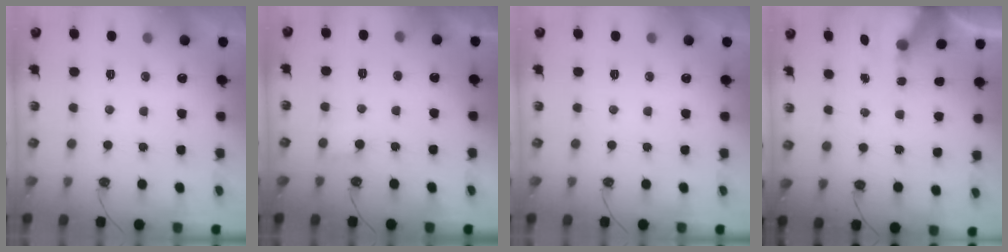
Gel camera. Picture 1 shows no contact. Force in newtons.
{"total": 4.6, "press": 4.5, "slide": 0.3}
{"total": 0.0}
{"total": 6.3, "press": 6.2, "slide": 0.6}